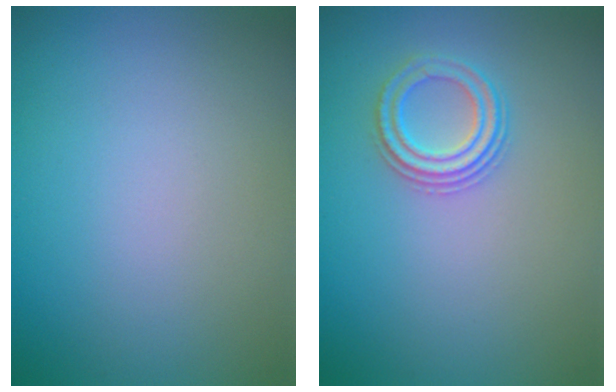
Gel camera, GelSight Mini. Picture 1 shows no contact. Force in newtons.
{"total": 2.2, "press": 2.1, "slide": 0.7}